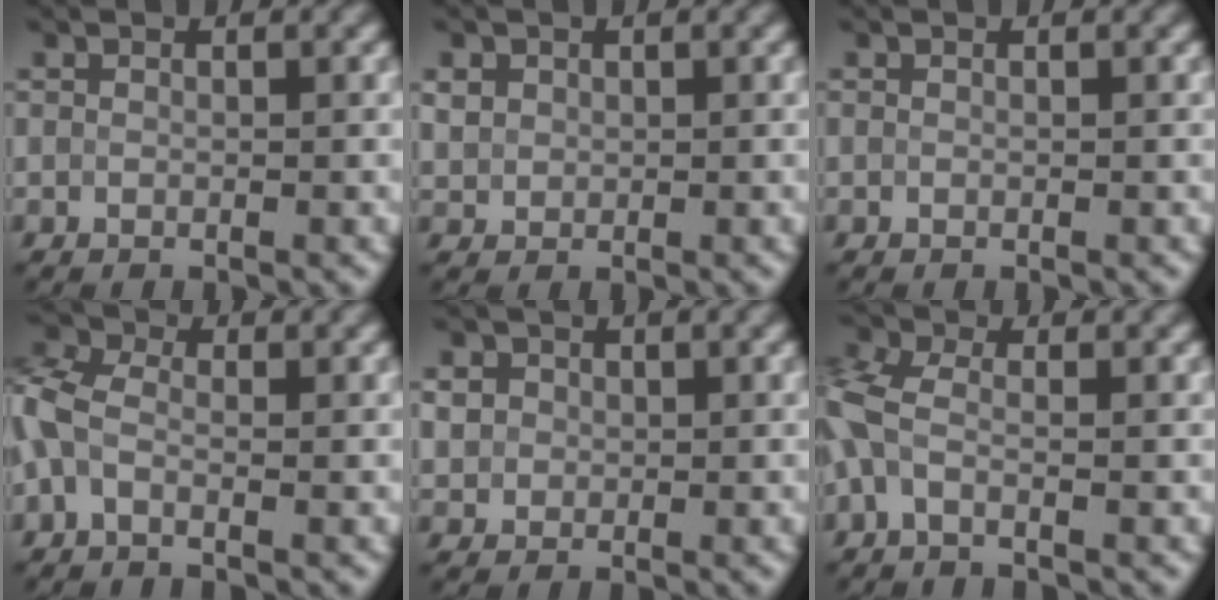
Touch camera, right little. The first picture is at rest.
{"total": 1.3, "force": [0.5, 1.2, 0.3], "torque": [-0.005, -0.003, 0.013]}
{"total": 0.0}
{"total": 3.9, "force": [-0.7, 2.5, 3.0], "torque": [-0.081, 0.010, -0.031]}
{"total": 2.2, "force": [0.6, 2.0, 0.7], "torque": [-0.019, 0.007, 0.019]}
{"total": 3.5, "force": [-0.8, 1.7, 3.0], "torque": [-0.081, 0.006, -0.032]}